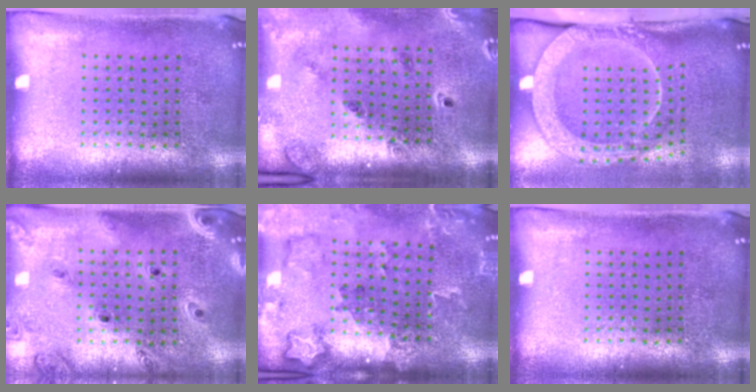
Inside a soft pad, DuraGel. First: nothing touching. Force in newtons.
{"total": 1.6, "press": 1.5, "slide": 0.4}
{"total": 2.8, "press": 2.0, "slide": 1.9}
{"total": 1.2, "press": 1.2, "slide": 0.2}
{"total": 1.9, "press": 1.8, "slide": 0.4}
{"total": 0.0}